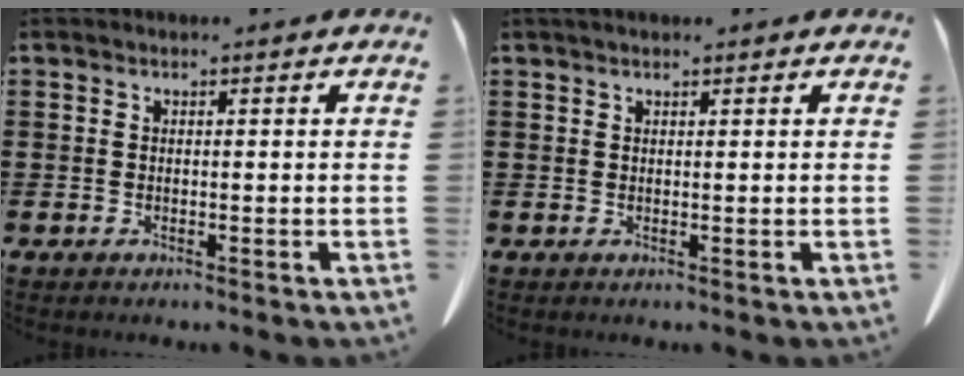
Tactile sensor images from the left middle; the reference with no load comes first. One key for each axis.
{"total": 1.0, "fx": 0.7, "fy": 0.4, "fz": 0.6, "tx": -0.013, "ty": 0.004, "tz": 0.012}